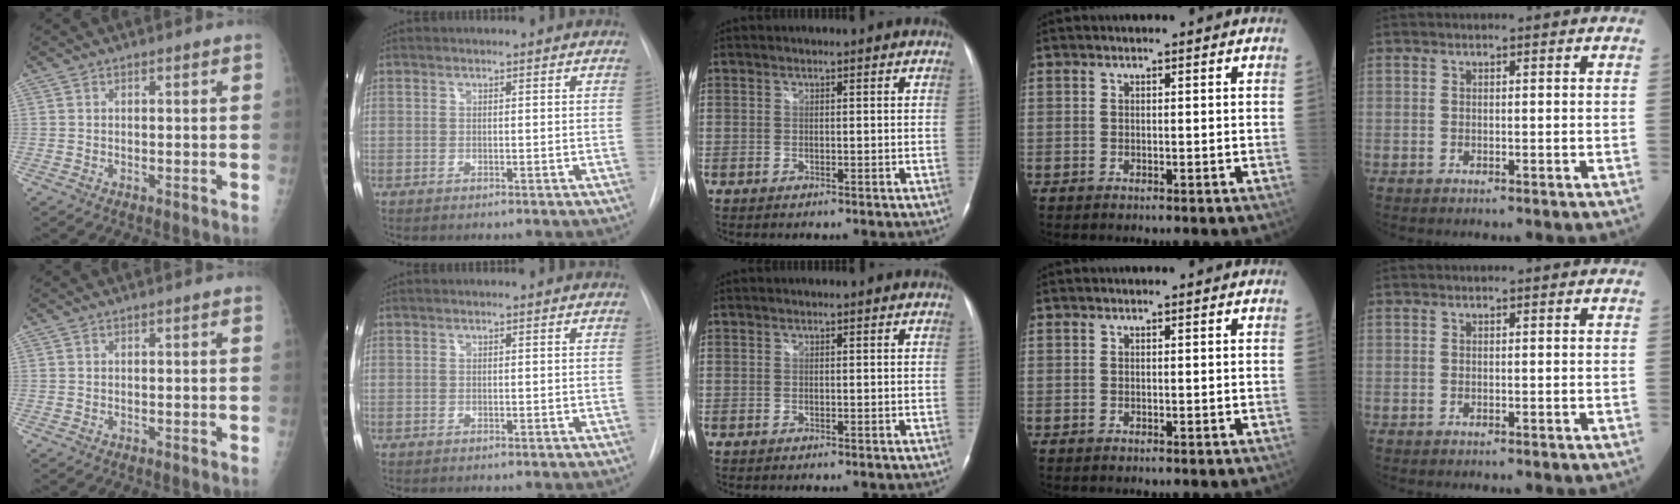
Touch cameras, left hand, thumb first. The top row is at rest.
{}